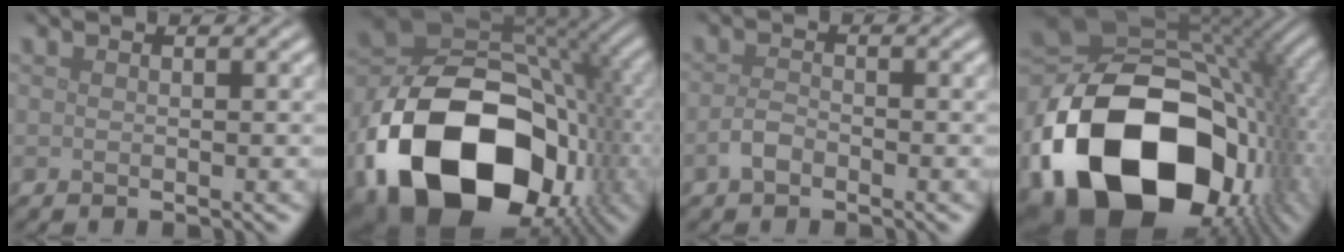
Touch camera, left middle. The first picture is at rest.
{"total": 19.2, "force": [-7.3, 12.9, 12.1], "torque": [-0.231, -0.039, -0.117]}
{"total": 1.8, "force": [-1.1, 0.9, 1.1], "torque": [-0.023, 0.003, -0.026]}
{"total": 20.8, "force": [-6.2, 14.5, 13.6], "torque": [-0.279, -0.059, -0.078]}